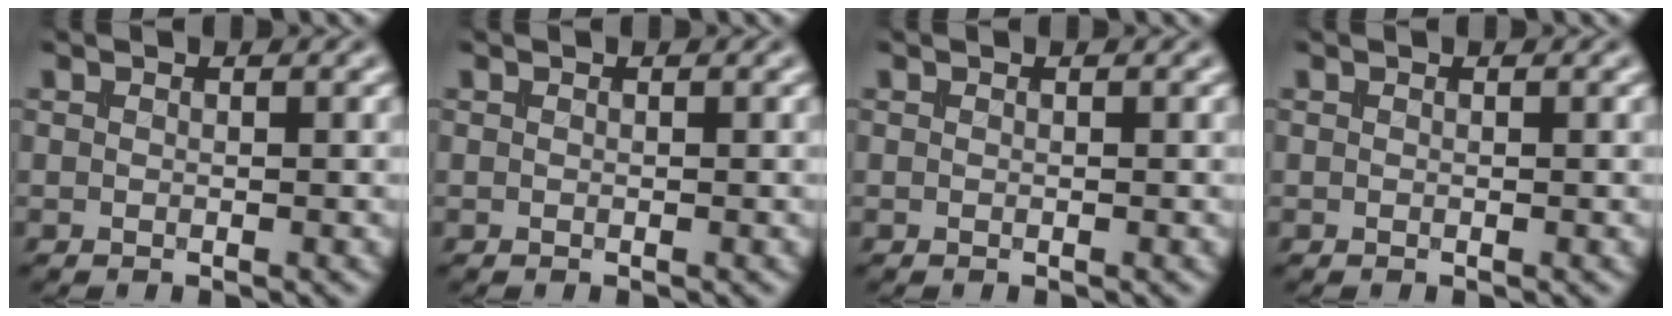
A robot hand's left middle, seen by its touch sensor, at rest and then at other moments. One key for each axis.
{"total": 0.0}
{"total": 0.0}
{"total": 0.0}